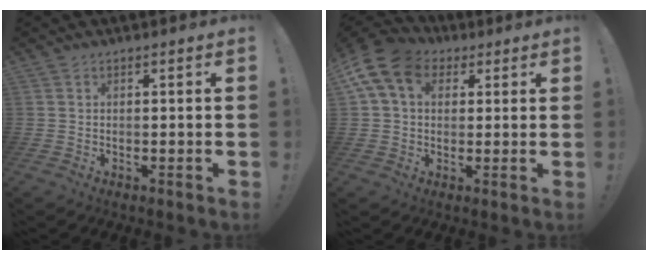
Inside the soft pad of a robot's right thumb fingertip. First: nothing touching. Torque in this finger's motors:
{"motor_torque": [0.88, 1.09, 0.48, -0.22, 0.21]}